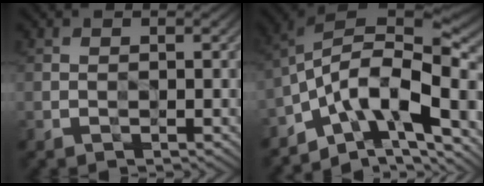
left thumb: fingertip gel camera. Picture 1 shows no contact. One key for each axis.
{"total": 13.6, "fx": -6.4, "fy": 5.7, "fz": 10.6, "tx": -0.187, "ty": 0.004, "tz": -0.125}